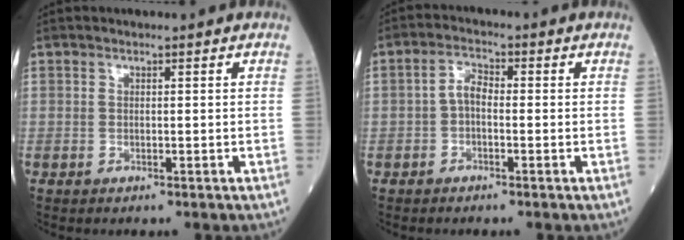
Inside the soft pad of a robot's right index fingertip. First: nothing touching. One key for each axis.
{"total": 3.0, "fx": -0.7, "fy": 1.4, "fz": 2.5, "tx": -0.041, "ty": 0.008, "tz": -0.018}